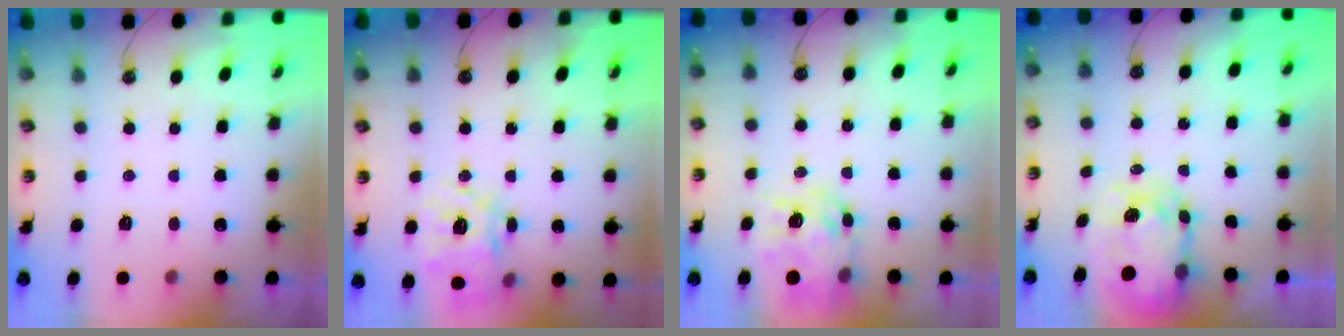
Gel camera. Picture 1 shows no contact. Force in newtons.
{"total": 17.4, "press": 17.3, "slide": 1.5}
{"total": 11.9, "press": 11.8, "slide": 1.0}
{"total": 8.1, "press": 8.0, "slide": 0.8}